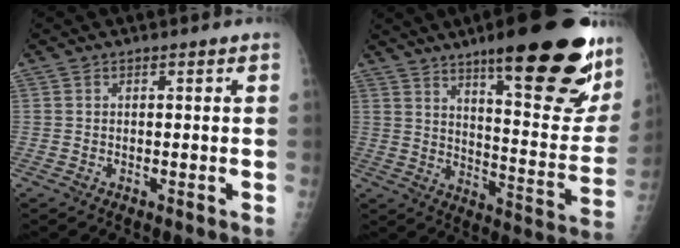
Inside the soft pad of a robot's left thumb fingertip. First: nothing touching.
{"total": 27.1, "force": [16.6, 6.6, 20.4], "torque": [-0.247, -0.081, 0.238]}